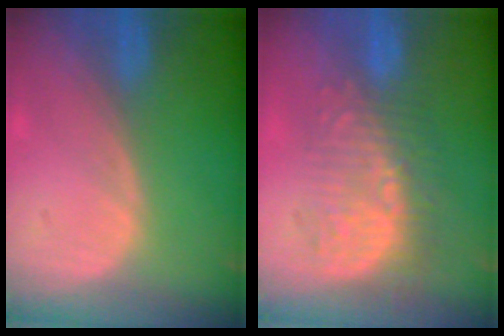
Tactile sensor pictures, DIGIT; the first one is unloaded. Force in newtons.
{"total": 10.0, "press": 8.7, "slide": 4.8}